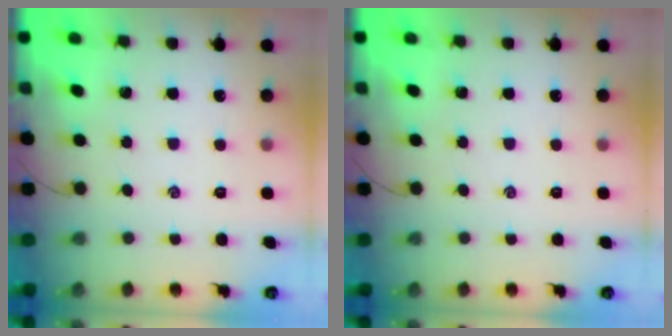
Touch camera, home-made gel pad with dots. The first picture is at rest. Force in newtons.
{"total": 0.0}